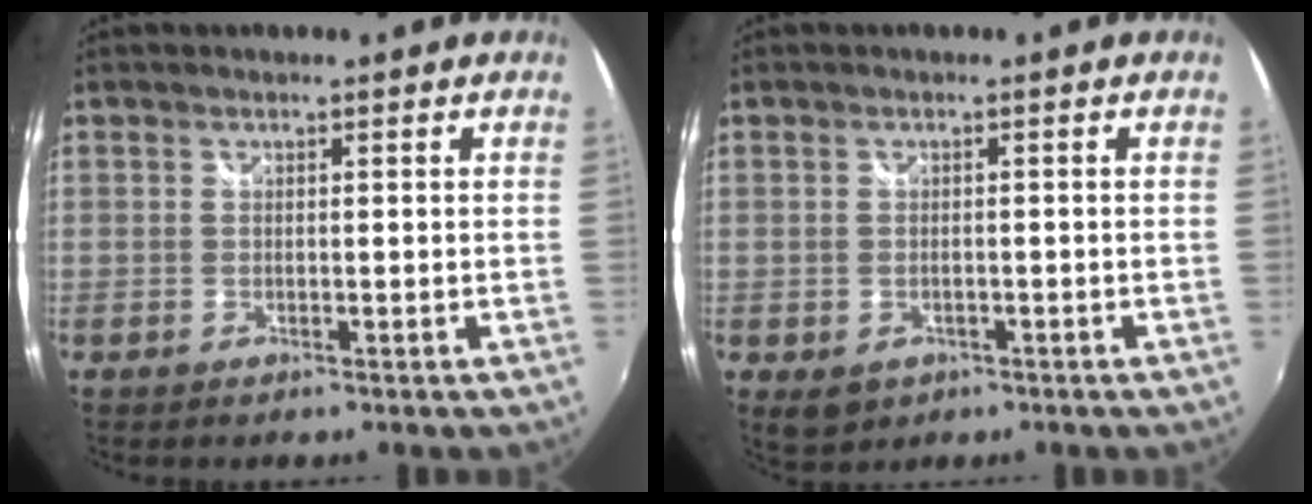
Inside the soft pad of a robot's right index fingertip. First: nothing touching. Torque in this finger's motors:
{"motor_torque": [0.12, 0.04, 0.01, 0.01]}